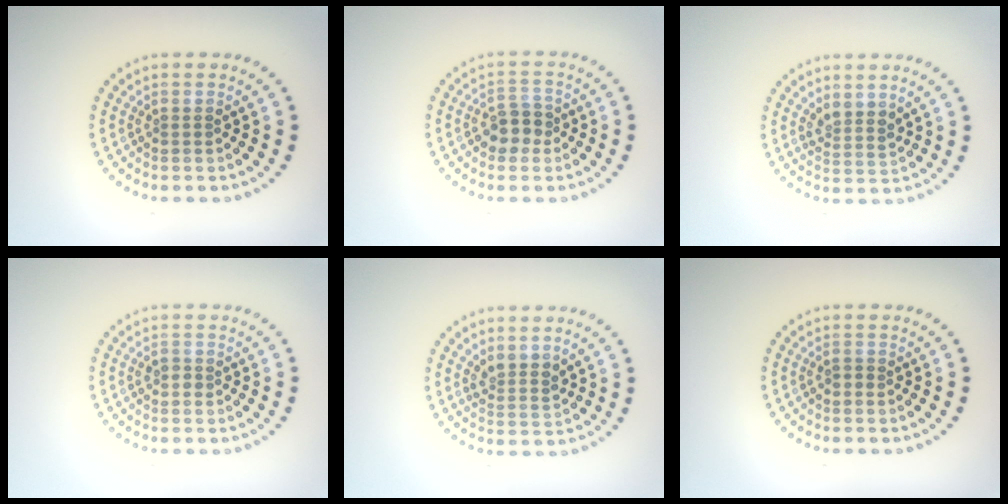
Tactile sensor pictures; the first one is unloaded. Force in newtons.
{"total": 2.7, "press": 2.5, "slide": 0.9}
{"total": 2.0, "press": 1.6, "slide": 1.2}
{"total": 0.9, "press": 0.9, "slide": 0.3}
{"total": 2.0, "press": 1.6, "slide": 1.2}
{"total": 0.7, "press": 0.6, "slide": 0.3}